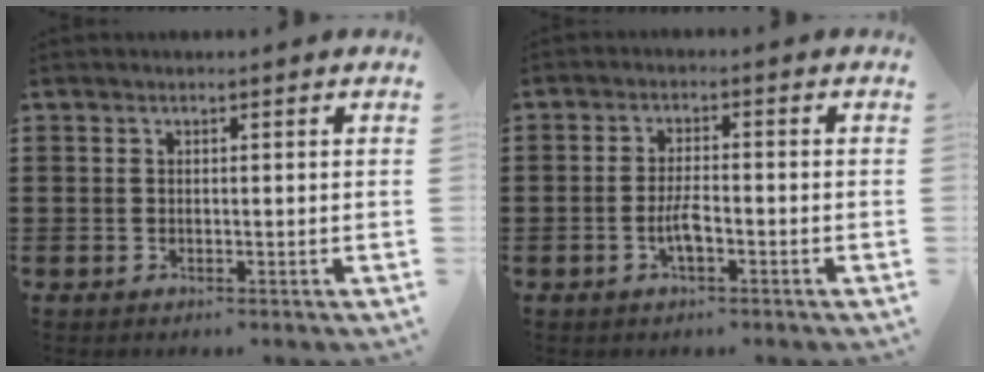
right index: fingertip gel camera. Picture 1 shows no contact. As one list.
[{"total": 3.6, "force": [-1.4, 0.9, 3.2], "torque": [-0.071, -0.003, -0.028]}]